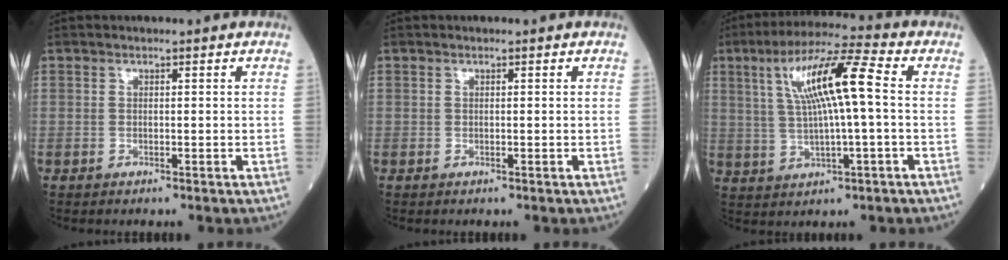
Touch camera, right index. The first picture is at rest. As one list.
[{"total": 0.0}, {"total": 12.5, "force": [2.0, 1.6, 12.2], "torque": [-0.232, 0.024, 0.036]}]